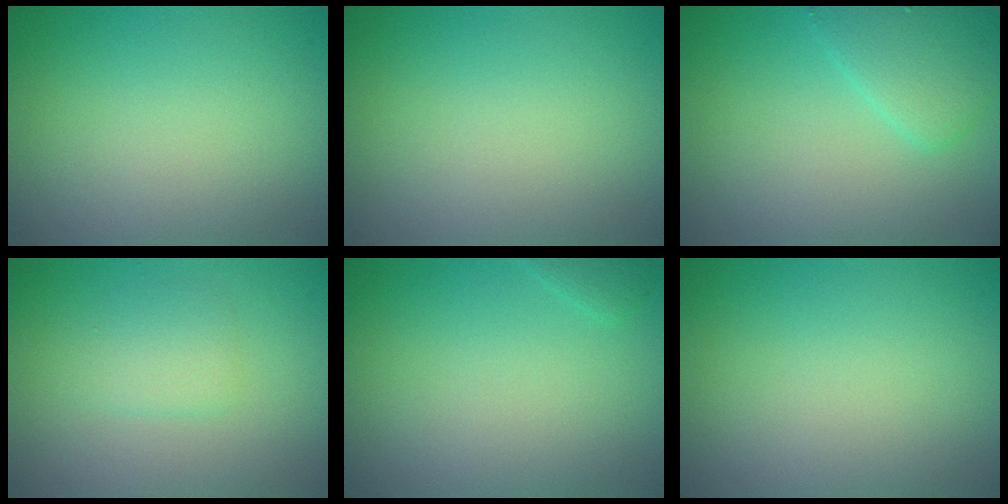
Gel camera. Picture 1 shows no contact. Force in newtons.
{"total": 0.0}
{"total": 2.8, "press": 2.8, "slide": 0.1}
{"total": 1.9, "press": 1.9, "slide": 0.1}
{"total": 0.7, "press": 0.7, "slide": 0.1}
{"total": 0.0}